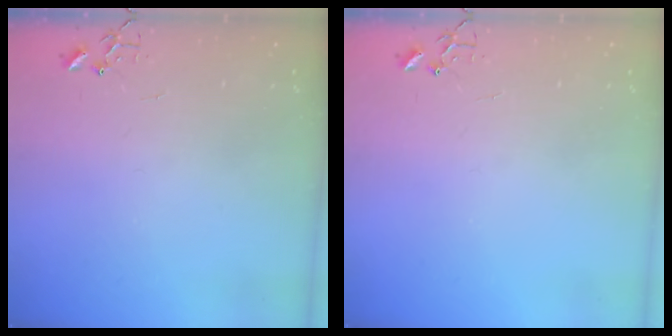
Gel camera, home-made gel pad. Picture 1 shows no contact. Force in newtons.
{"total": 0.0}